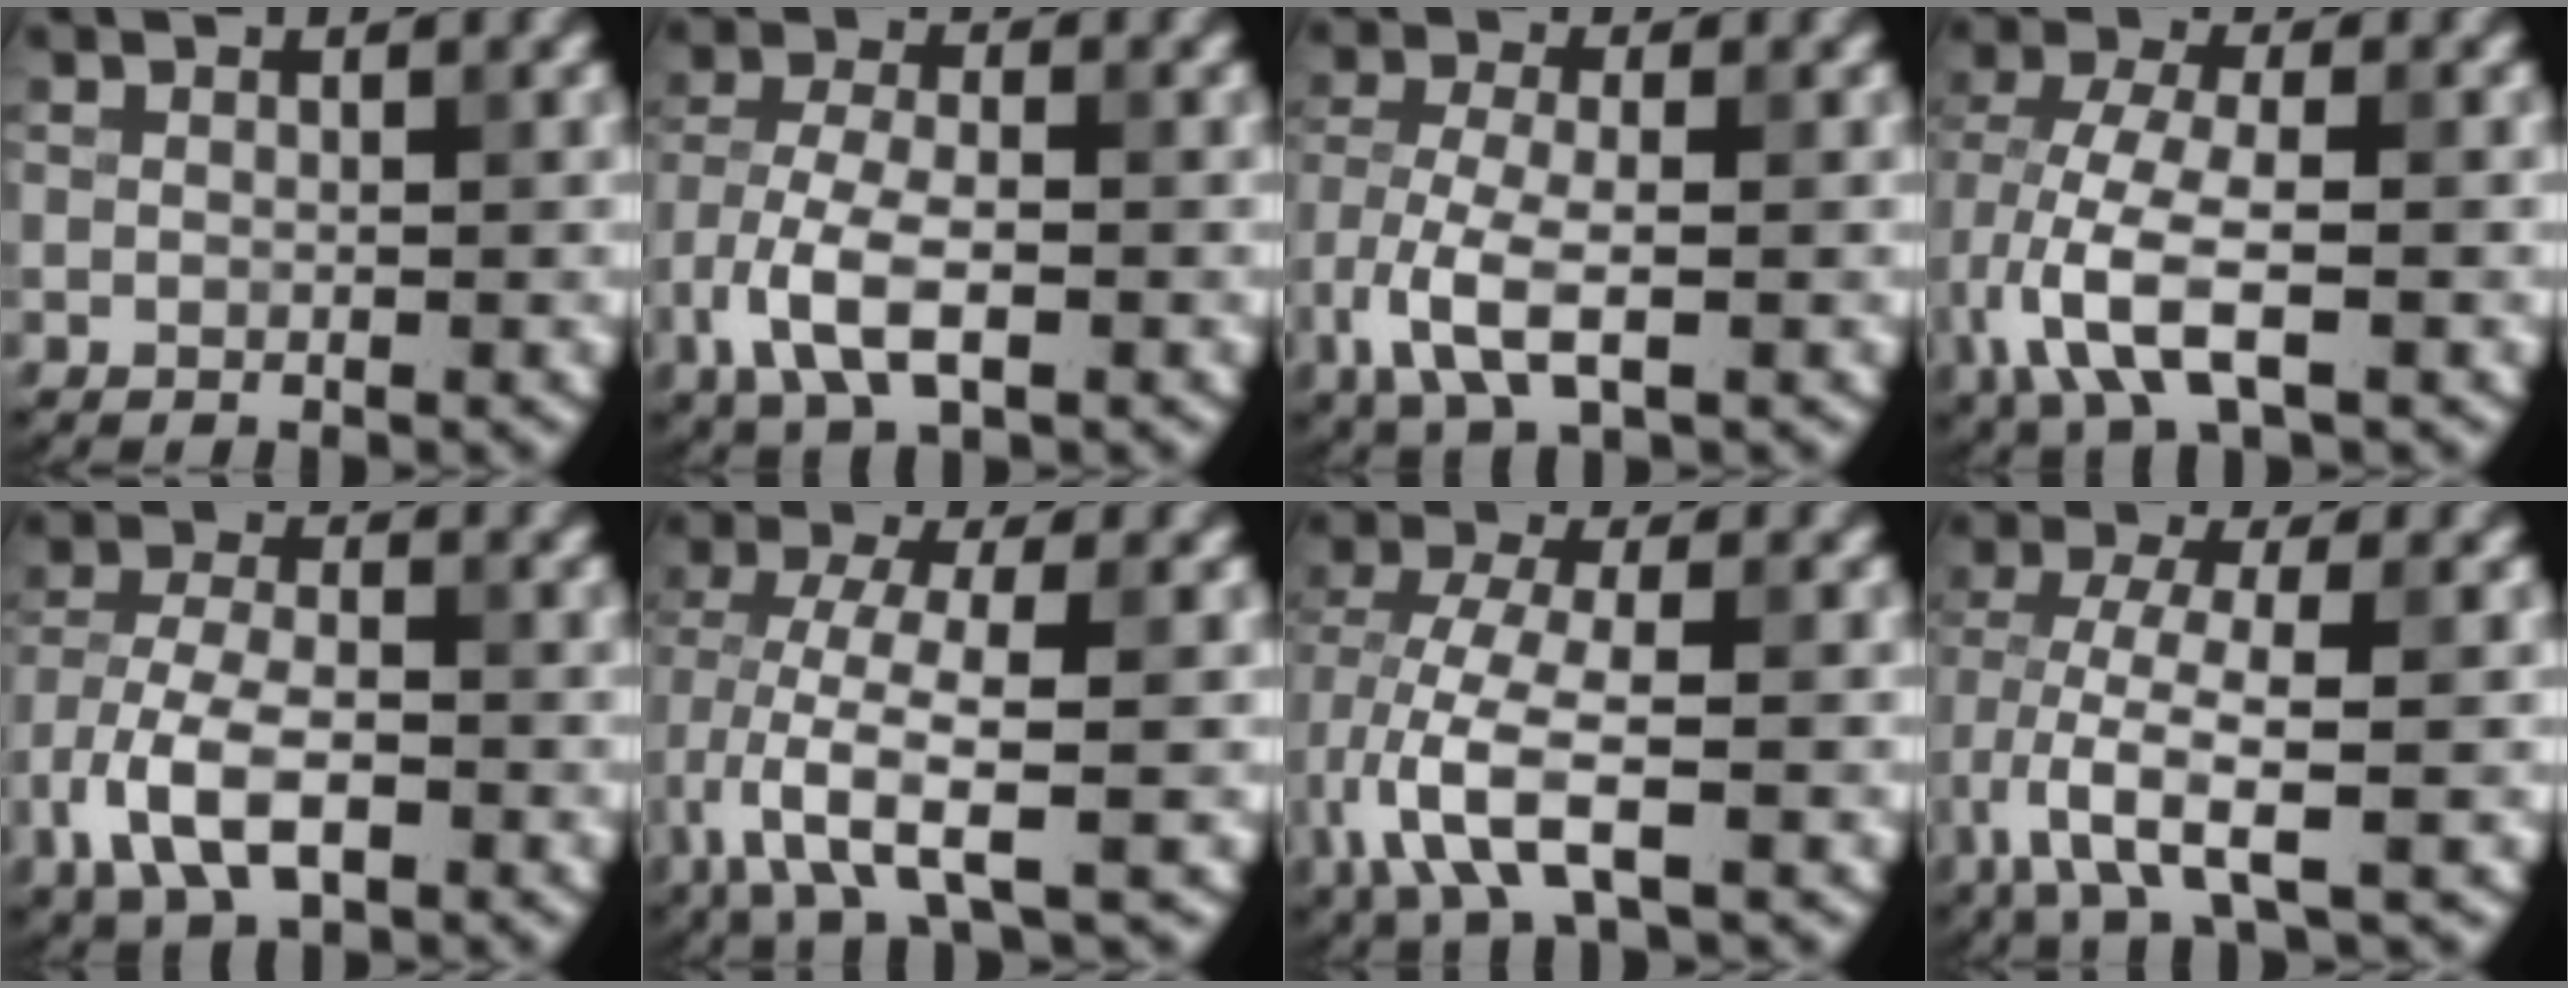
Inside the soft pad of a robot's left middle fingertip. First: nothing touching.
{"total": 6.0, "force": [-2.7, 2.7, 4.7], "torque": [-0.098, -0.002, -0.057]}
{"total": 5.5, "force": [-2.4, 2.2, 4.4], "torque": [-0.102, -0.004, -0.051]}
{"total": 7.2, "force": [-2.6, 3.1, 6.0], "torque": [-0.131, 0.005, -0.059]}
{"total": 6.8, "force": [-3.4, 3.4, 4.8], "torque": [-0.098, -0.002, -0.073]}
{"total": 6.7, "force": [-2.8, 1.7, 5.9], "torque": [-0.120, 0.001, -0.061]}
{"total": 6.6, "force": [-2.5, 2.5, 5.5], "torque": [-0.121, 0.004, -0.056]}
{"total": 6.1, "force": [-2.8, 1.5, 5.3], "torque": [-0.108, 0.001, -0.059]}